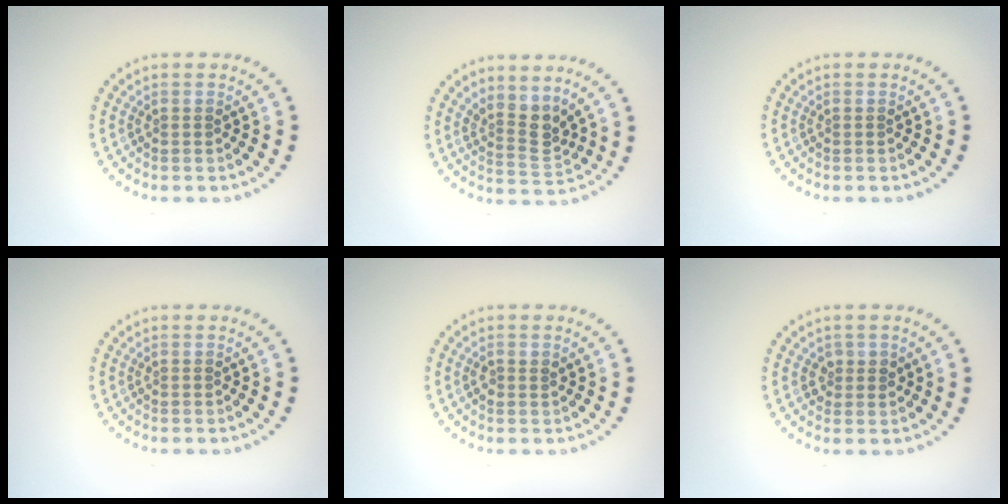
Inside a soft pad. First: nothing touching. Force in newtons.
{"total": 2.9, "press": 2.1, "slide": 2.0}
{"total": 0.0}
{"total": 0.0}
{"total": 1.0, "press": 0.9, "slide": 0.3}
{"total": 1.3, "press": 1.3, "slide": 0.4}